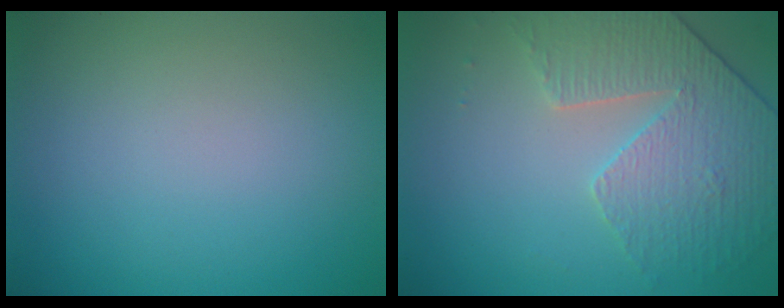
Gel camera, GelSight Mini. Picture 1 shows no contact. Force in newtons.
{"total": 4.2, "press": 3.7, "slide": 2.1}